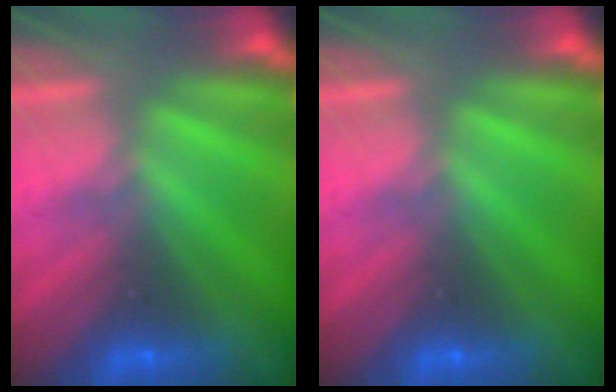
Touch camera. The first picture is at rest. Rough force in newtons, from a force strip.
{"total": 0.0}